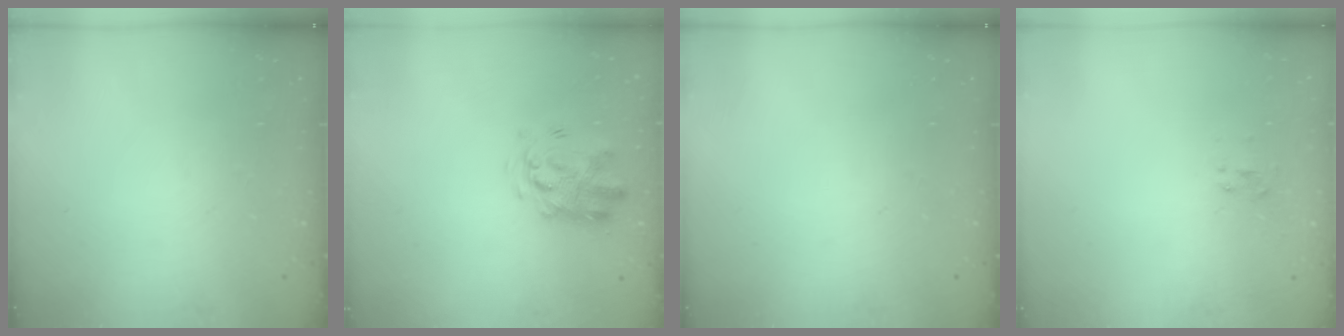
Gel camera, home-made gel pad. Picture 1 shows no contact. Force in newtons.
{"total": 3.4, "press": 3.3, "slide": 0.7}
{"total": 0.0}
{"total": 2.6, "press": 2.4, "slide": 0.8}